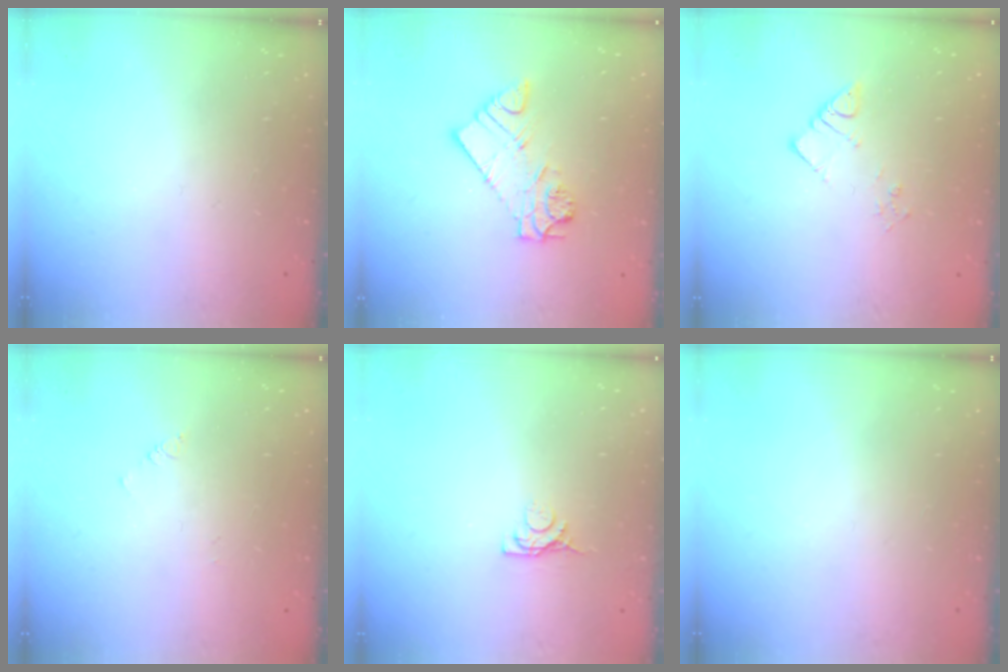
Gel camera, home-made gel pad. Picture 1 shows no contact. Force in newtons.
{"total": 10.0, "press": 10.0, "slide": 0.9}
{"total": 3.9, "press": 3.9, "slide": 0.2}
{"total": 1.4, "press": 1.3, "slide": 0.3}
{"total": 4.6, "press": 4.6, "slide": 0.8}
{"total": 0.0}